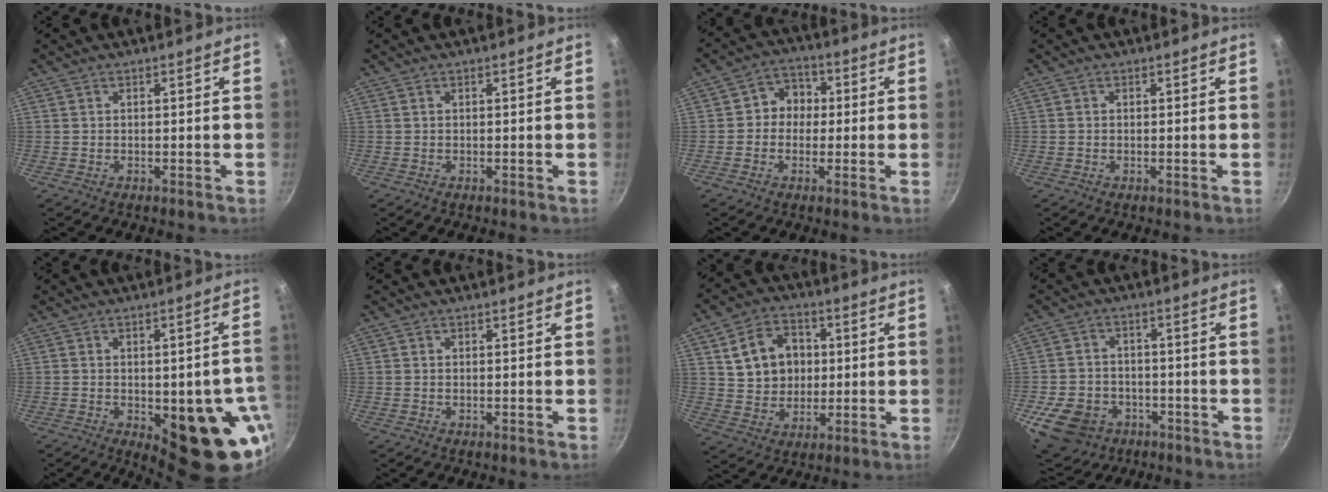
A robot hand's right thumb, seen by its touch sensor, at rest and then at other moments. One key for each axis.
{"total": 0.0}
{"total": 6.3, "fx": 0.1, "fy": 5.7, "fz": 2.7, "tx": 0.001, "ty": 0.015, "tz": -0.013}
{"total": 0.0}
{"total": 17.8, "fx": -5.3, "fy": 7.4, "fz": 15.2, "tx": -0.128, "ty": 0.006, "tz": -0.059}
{"total": 0.0}
{"total": 11.9, "fx": 2.3, "fy": 9.7, "fz": 6.4, "tx": -0.082, "ty": 0.006, "tz": 0.042}
{"total": 13.6, "fx": -5.4, "fy": 10.6, "fz": 6.5, "tx": -0.106, "ty": 0.034, "tz": -0.080}